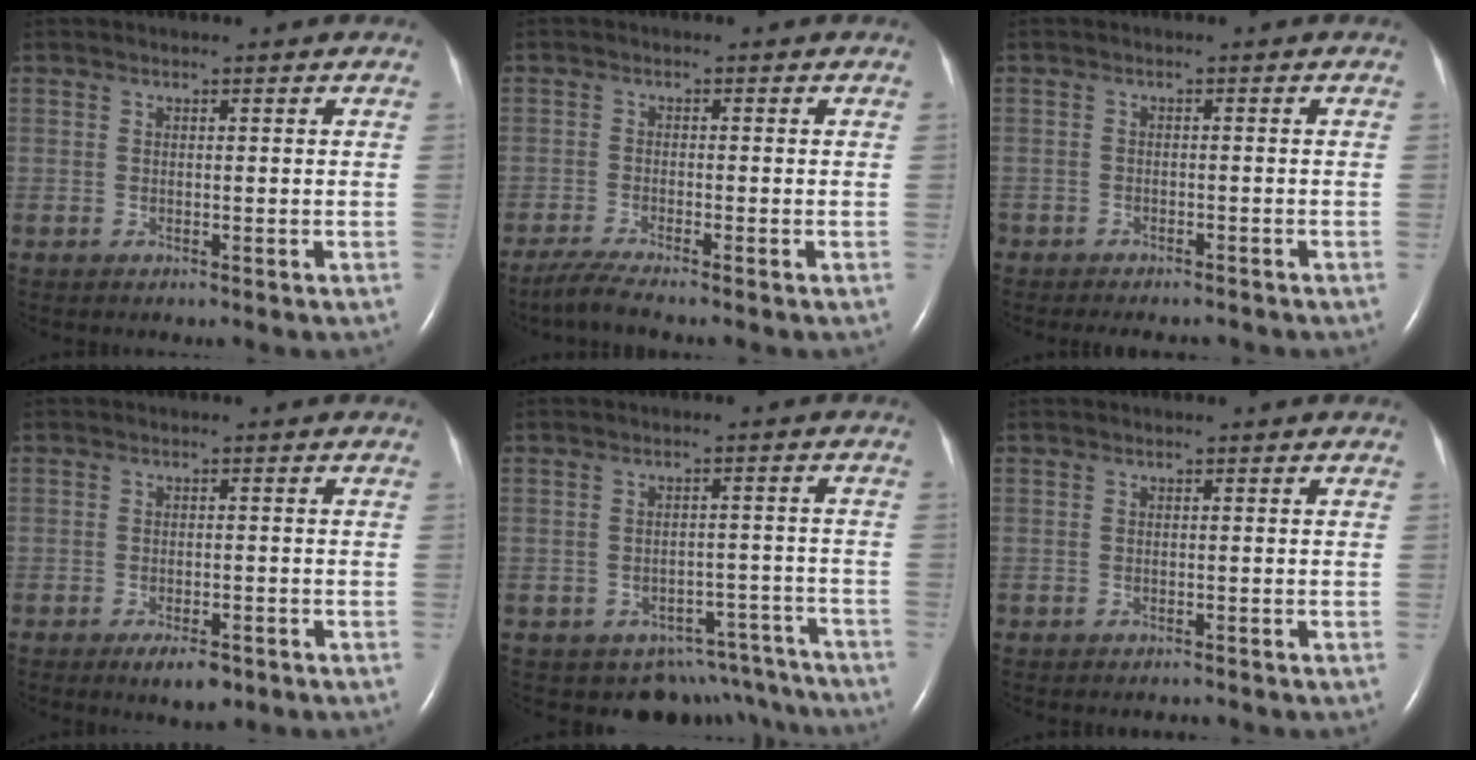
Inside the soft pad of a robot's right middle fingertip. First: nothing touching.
{"total": 3.4, "force": [-2.9, -0.5, 1.8], "torque": [-0.045, -0.012, -0.061]}
{"total": 6.5, "force": [-5.7, 2.3, 2.2], "torque": [-0.026, -0.003, -0.073]}
{"total": 3.8, "force": [-2.5, 1.3, 2.6], "torque": [-0.046, -0.004, -0.034]}
{"total": 11.8, "force": [-10.3, 5.6, 0.8], "torque": [0.005, 0.037, -0.110]}
{"total": 1.1, "force": [-1.0, 0.3, 0.2], "torque": [-0.007, -0.003, -0.015]}